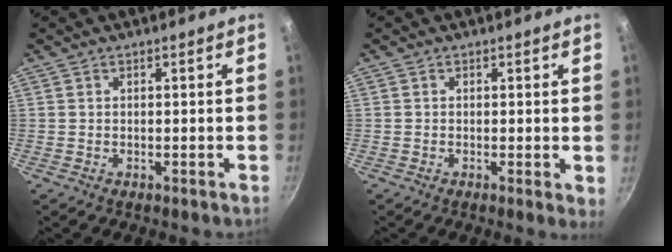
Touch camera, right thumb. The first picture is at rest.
{"total": 1.7, "force": [0.0, 0.5, 1.6], "torque": [-0.021, -0.005, -0.003]}